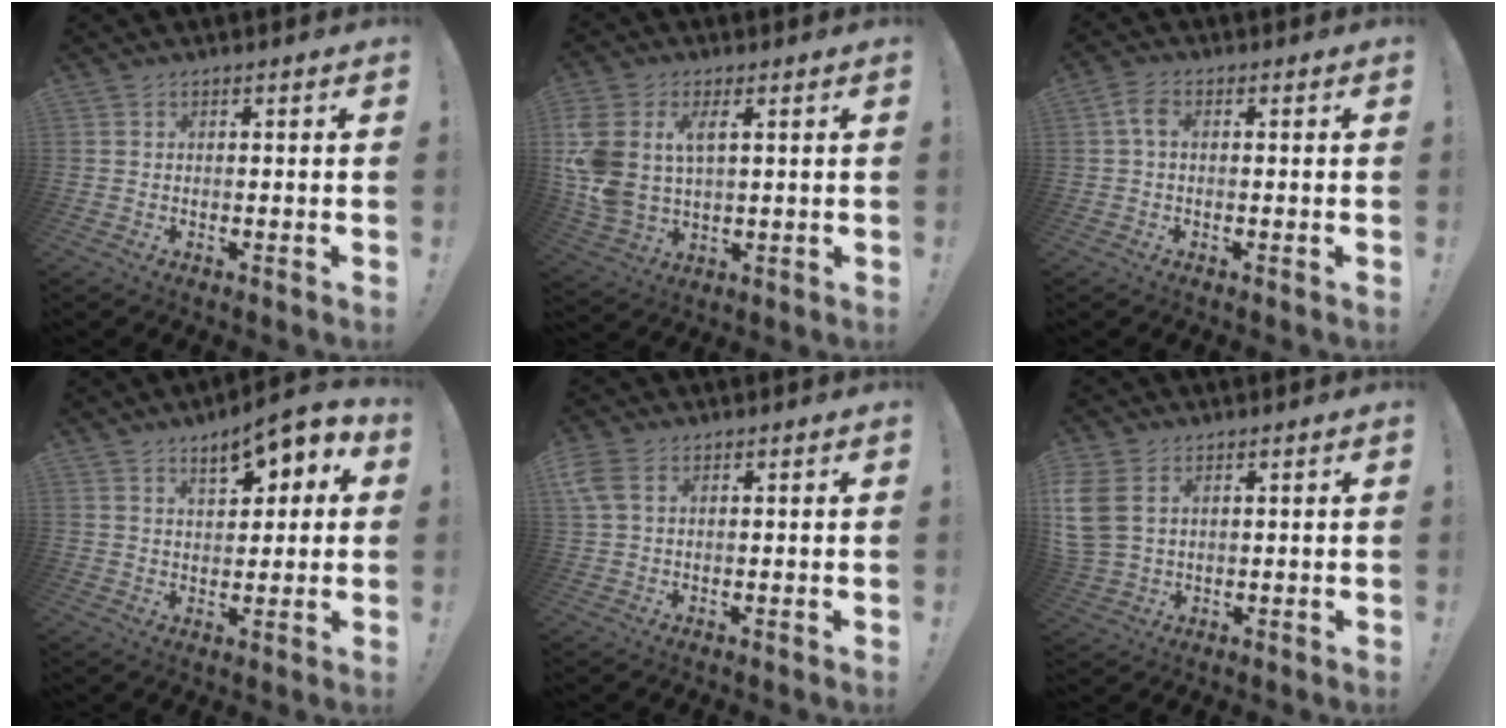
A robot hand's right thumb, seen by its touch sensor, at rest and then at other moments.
{"total": 9.9, "force": [3.6, 6.3, 6.7], "torque": [-0.143, -0.014, 0.070]}
{"total": 3.4, "force": [0.4, 1.9, 2.9], "torque": [-0.057, 0.010, 0.010]}
{"total": 9.3, "force": [4.9, 4.1, 6.7], "torque": [-0.091, -0.024, 0.082]}
{"total": 4.5, "force": [1.7, 2.6, 3.2], "torque": [-0.071, 0.002, 0.036]}
{"total": 8.3, "force": [3.1, 5.7, 5.0], "torque": [-0.103, -0.010, 0.065]}